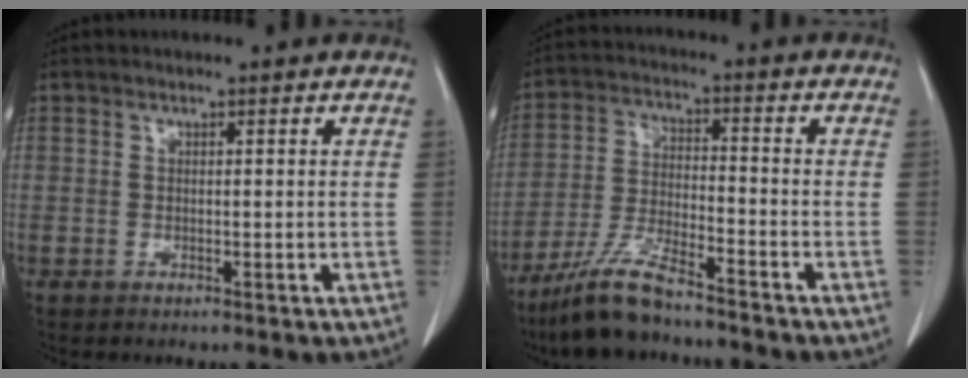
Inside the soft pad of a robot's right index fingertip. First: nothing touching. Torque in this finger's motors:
{"motor_torque": [0.59, -0.55, 0.20, 0.09]}